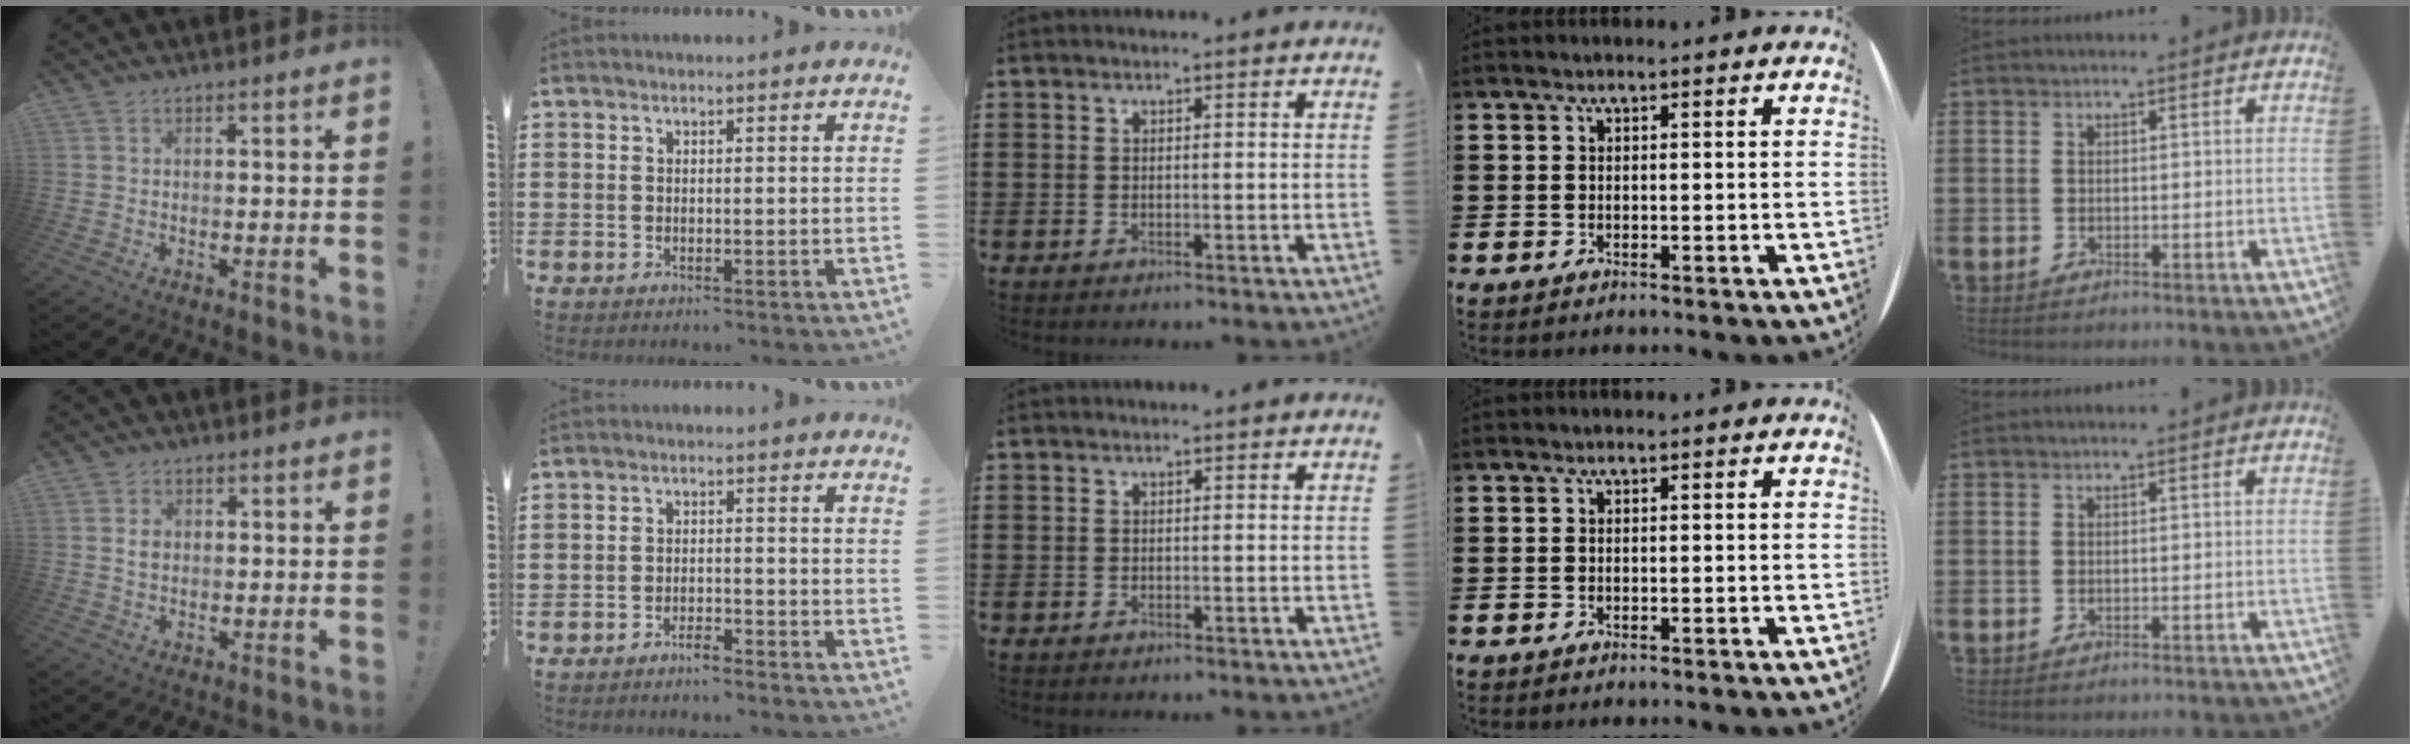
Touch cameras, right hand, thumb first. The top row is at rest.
{"thumb": {"total": 2.4, "force": [0.3, 2.0, 1.3], "torque": [-0.008, -0.002, 0.001]}, "index": {"total": 2.1, "force": [-2.0, 0.1, 0.6], "torque": [-0.014, 0.001, -0.040]}}